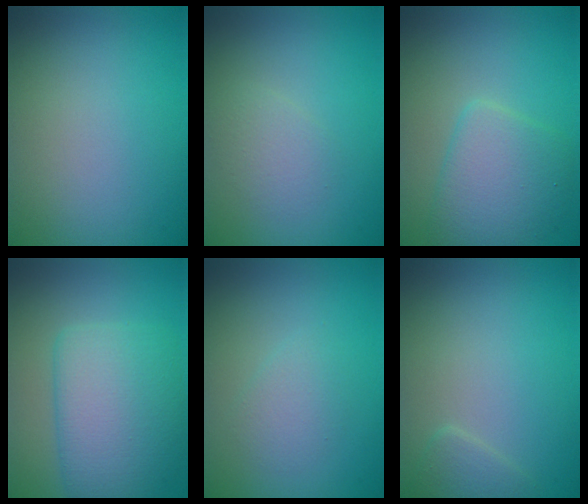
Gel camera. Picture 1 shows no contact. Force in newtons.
{"total": 1.6, "press": 1.6, "slide": 0.0}
{"total": 4.3, "press": 4.3, "slide": 0.2}
{"total": 6.3, "press": 6.3, "slide": 0.1}
{"total": 1.6, "press": 1.6, "slide": 0.1}
{"total": 1.2, "press": 1.2, "slide": 0.1}